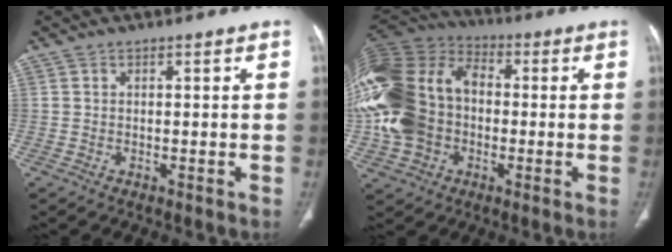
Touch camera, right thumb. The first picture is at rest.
{"total": 25.0, "force": [-2.0, 18.9, 16.3], "torque": [-0.374, 0.038, -0.037]}